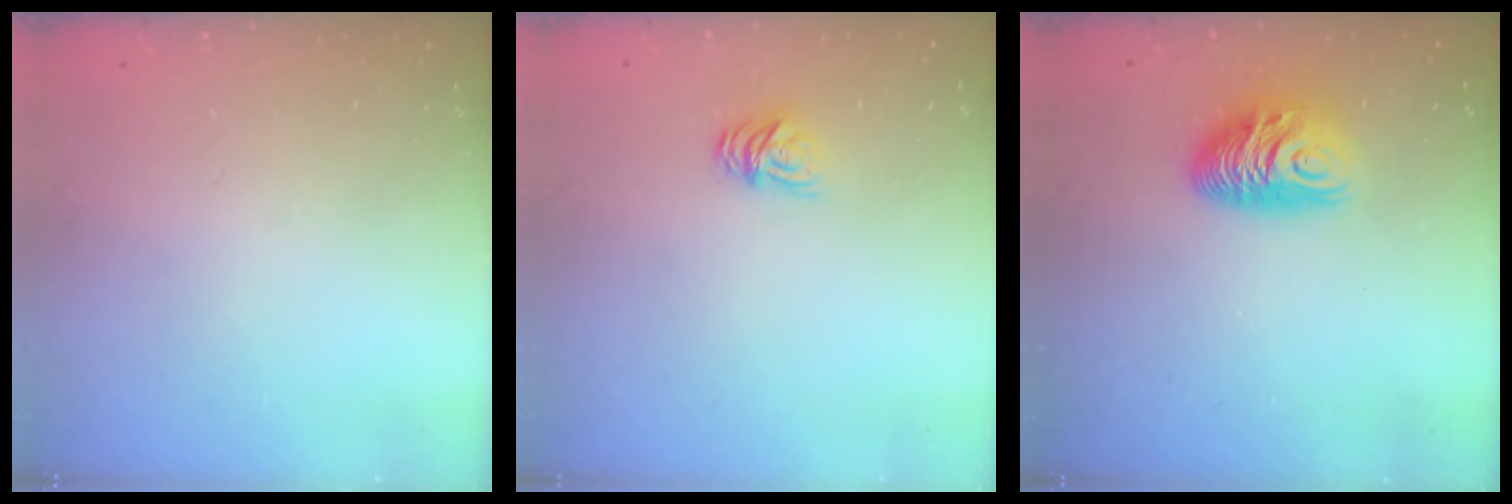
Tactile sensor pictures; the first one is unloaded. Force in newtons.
{"total": 6.3, "press": 6.2, "slide": 0.6}
{"total": 9.8, "press": 9.7, "slide": 0.7}